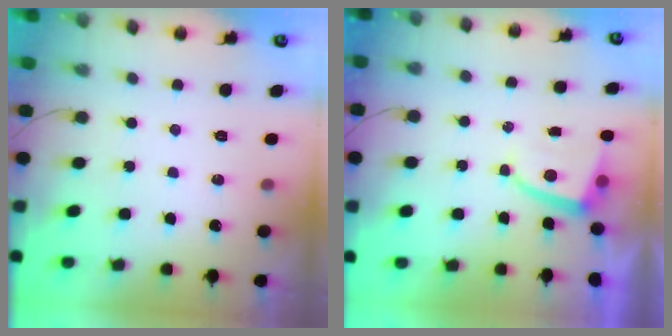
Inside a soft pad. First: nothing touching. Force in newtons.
{"total": 2.6, "press": 2.6, "slide": 0.4}